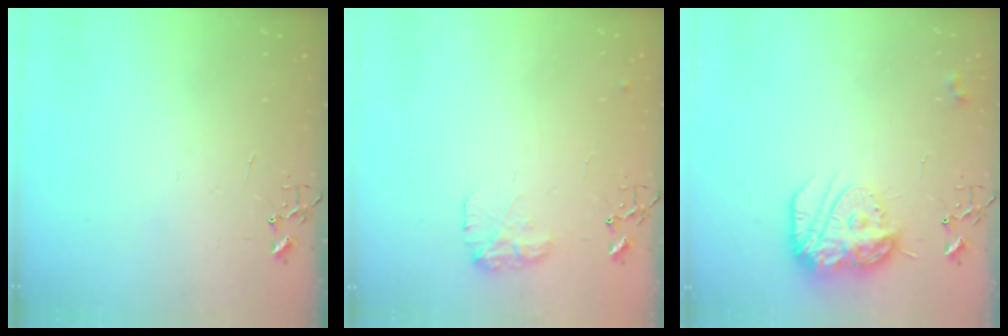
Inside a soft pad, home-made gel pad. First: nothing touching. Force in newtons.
{"total": 9.5, "press": 9.5, "slide": 0.4}
{"total": 15.2, "press": 15.1, "slide": 1.4}